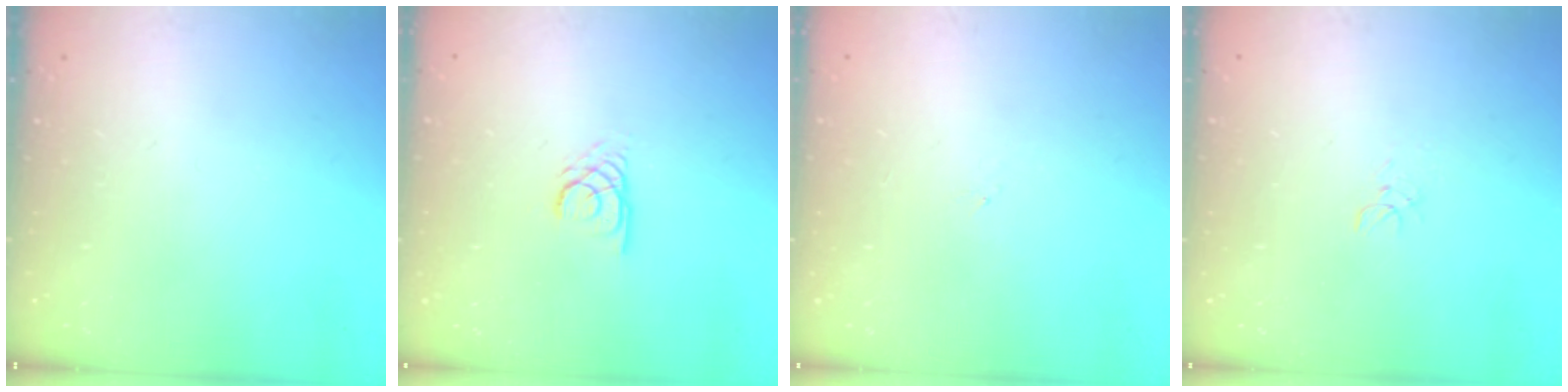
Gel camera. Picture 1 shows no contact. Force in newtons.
{"total": 2.7, "press": 2.7, "slide": 0.1}
{"total": 0.0}
{"total": 3.0, "press": 3.0, "slide": 0.2}